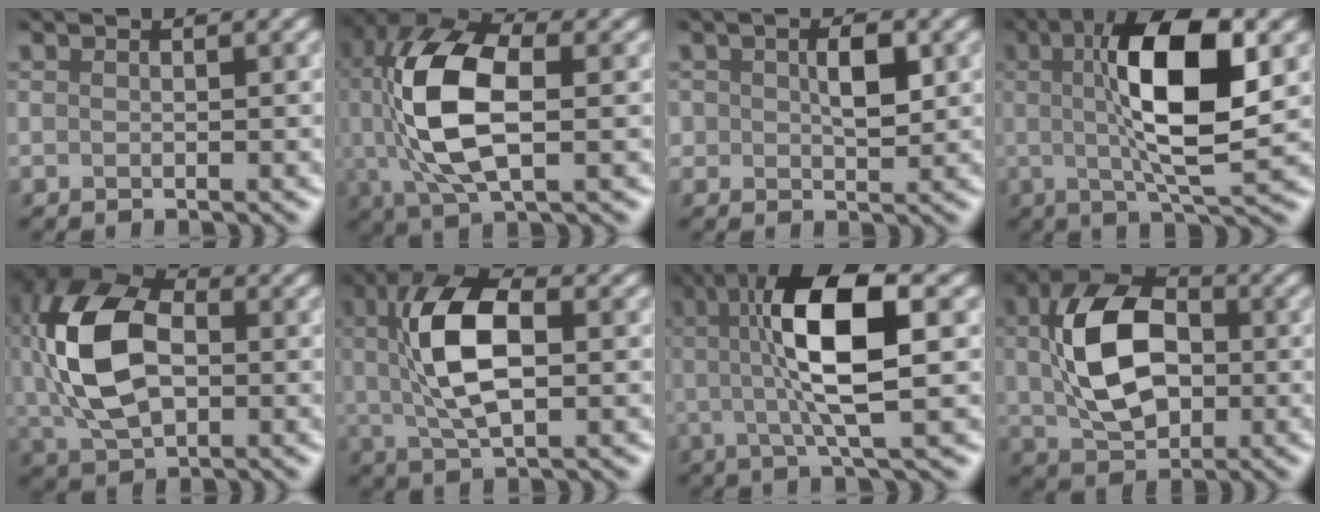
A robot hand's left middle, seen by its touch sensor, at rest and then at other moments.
{"total": 9.7, "force": [0.8, 5.1, 8.3], "torque": [-0.185, 0.013, 0.017]}
{"total": 1.5, "force": [0.5, 0.9, 1.2], "torque": [-0.027, 0.006, 0.011]}
{"total": 8.9, "force": [1.7, 2.2, 8.5], "torque": [-0.140, 0.011, 0.032]}
{"total": 10.4, "force": [1.0, 6.8, 7.9], "torque": [-0.189, 0.010, 0.022]}
{"total": 7.6, "force": [1.0, 3.4, 6.7], "torque": [-0.135, 0.018, 0.015]}
{"total": 8.1, "force": [1.3, 1.8, 7.8], "torque": [-0.137, 0.014, 0.027]}
{"total": 9.0, "force": [0.7, 5.9, 6.7], "torque": [-0.149, 0.011, 0.015]}